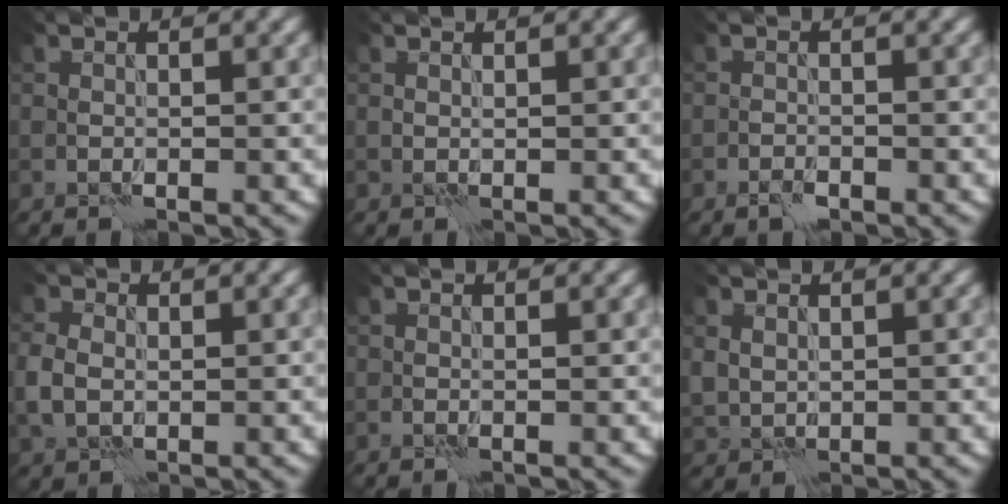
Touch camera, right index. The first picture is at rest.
{"total": 0.0}
{"total": 1.3, "force": [-1.0, 0.5, 0.6], "torque": [-0.010, 0.002, -0.021]}
{"total": 2.9, "force": [-0.2, 2.2, 1.8], "torque": [-0.045, 0.002, -0.007]}
{"total": 0.0}
{"total": 1.5, "force": [0.6, 1.2, 0.7], "torque": [-0.018, -0.001, 0.016]}